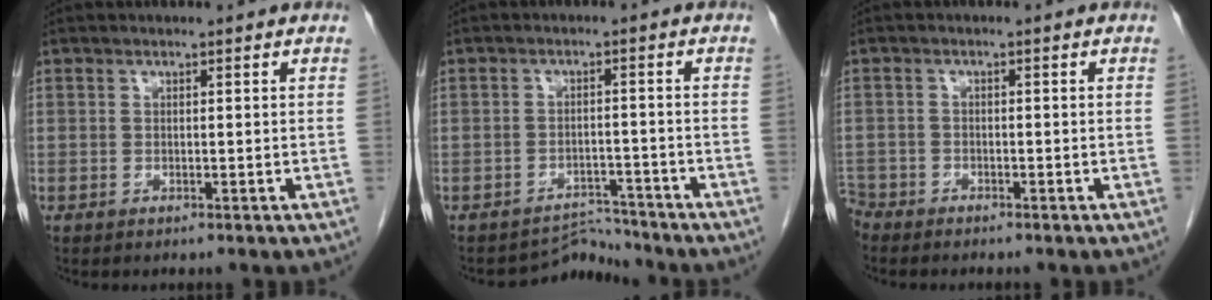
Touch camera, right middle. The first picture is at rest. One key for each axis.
{"total": 3.7, "fx": -3.3, "fy": 0.1, "fz": -1.6, "tx": 0.027, "ty": 0.007, "tz": -0.049}
{"total": 3.2, "fx": -3.0, "fy": 1.2, "fz": 0.1, "tx": -0.004, "ty": -0.004, "tz": -0.059}